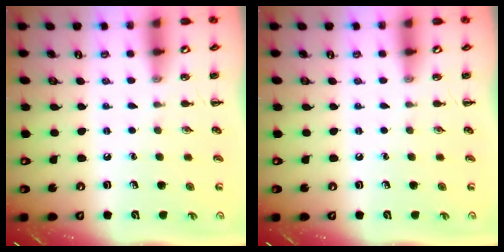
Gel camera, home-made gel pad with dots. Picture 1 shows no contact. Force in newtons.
{"total": 0.0}